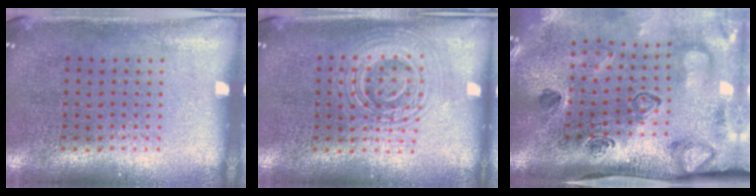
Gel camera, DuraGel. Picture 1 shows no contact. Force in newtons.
{"total": 2.8, "press": 2.8, "slide": 0.6}
{"total": 4.6, "press": 3.2, "slide": 3.4}